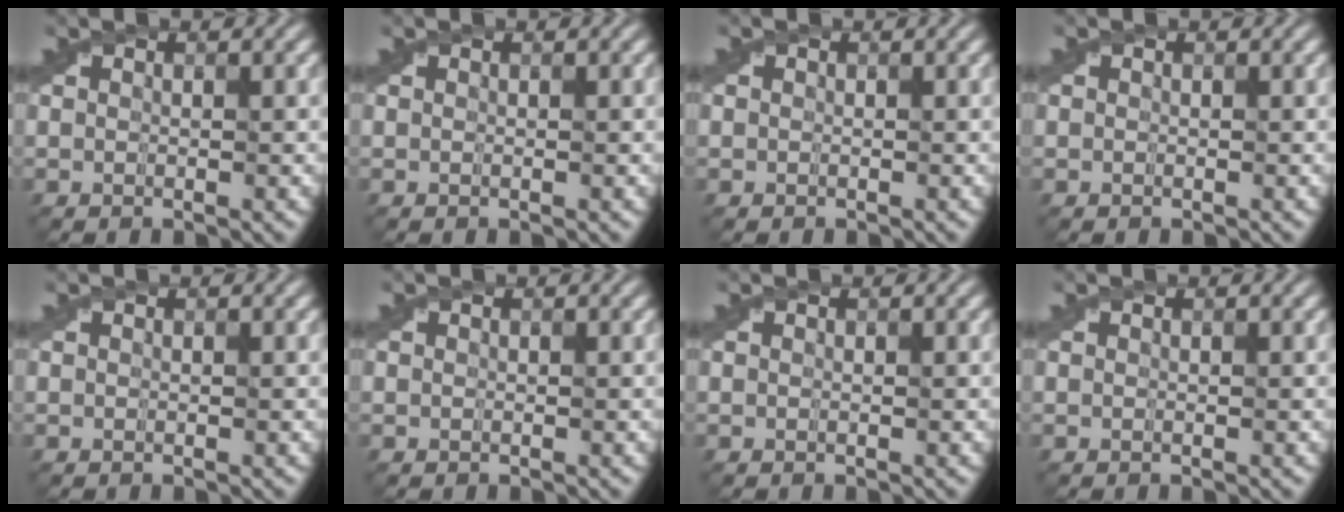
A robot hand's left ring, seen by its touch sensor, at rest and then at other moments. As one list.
[{"total": 0.0}, {"total": 1.6, "force": [0.2, 1.5, 0.4], "torque": [-0.011, -0.002, -0.002]}, {"total": 1.3, "force": [0.1, 1.2, 0.3], "torque": [-0.005, -0.004, -0.003]}, {"total": 0.0}, {"total": 0.7, "force": [0.0, 0.7, 0.1], "torque": [-0.001, -0.004, -0.002]}, {"total": 0.0}, {"total": 0.0}]